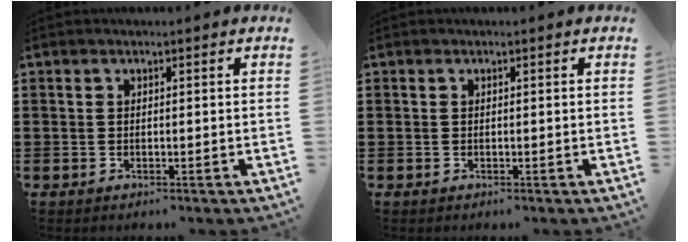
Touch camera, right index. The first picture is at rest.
{"total": 0.0}